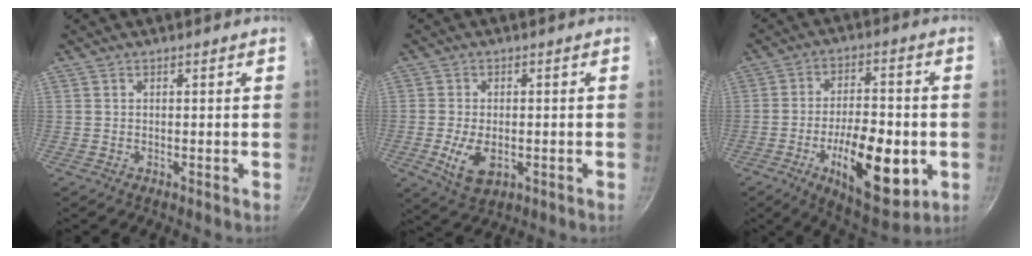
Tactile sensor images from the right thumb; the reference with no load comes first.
{"total": 7.3, "force": [-1.7, 4.2, 5.7], "torque": [-0.105, -0.004, -0.024]}
{"total": 18.4, "force": [-5.1, 7.9, 15.8], "torque": [-0.222, 0.010, -0.074]}